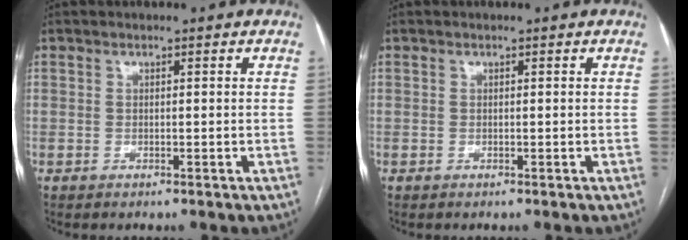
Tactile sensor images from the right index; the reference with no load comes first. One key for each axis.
{"total": 0.0}